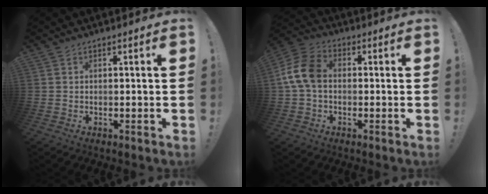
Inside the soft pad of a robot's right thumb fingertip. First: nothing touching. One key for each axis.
{"total": 11.3, "fx": 0.3, "fy": 7.5, "fz": 8.5, "tx": -0.163, "ty": 0.013, "tz": 0.012}